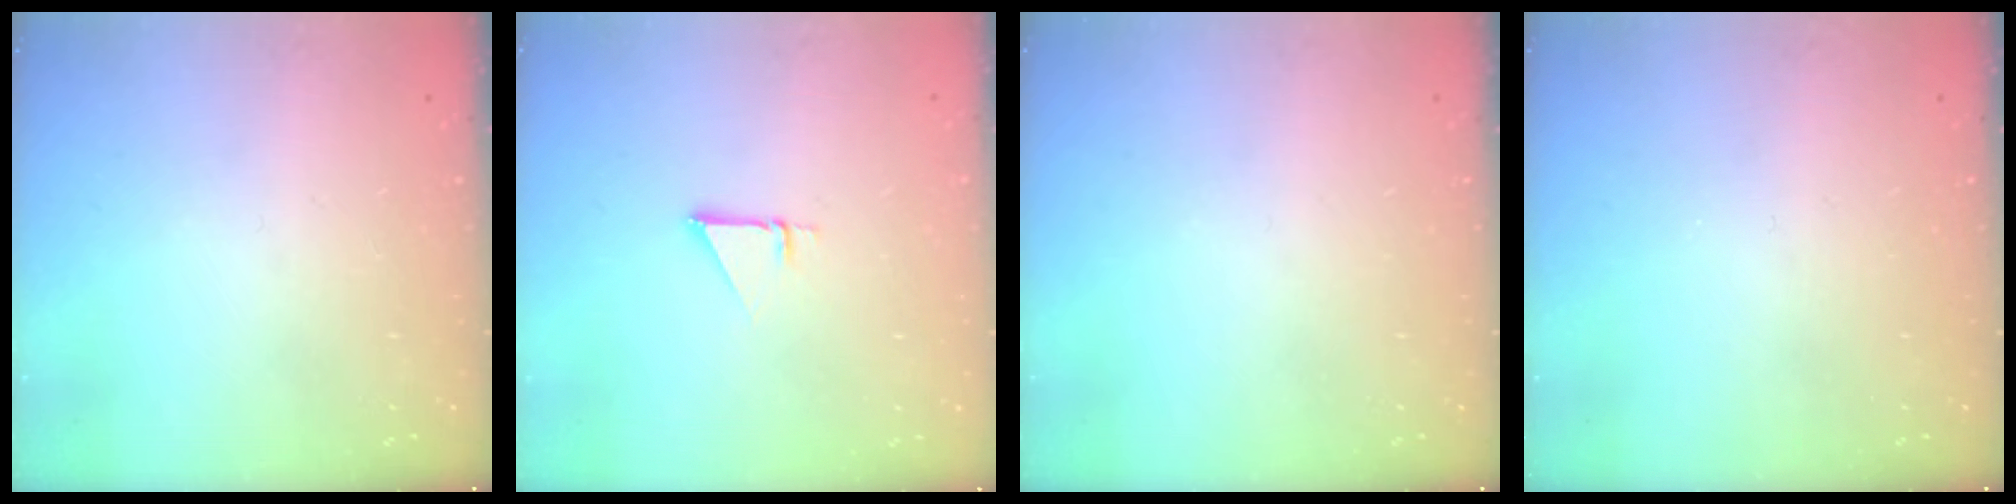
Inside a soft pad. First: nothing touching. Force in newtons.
{"total": 2.7, "press": 2.7, "slide": 0.2}
{"total": 0.0}
{"total": 0.0}